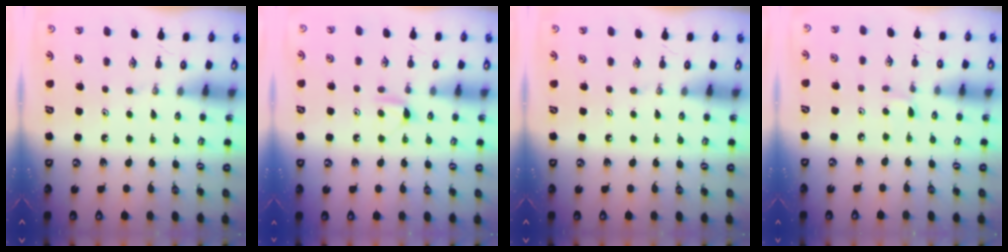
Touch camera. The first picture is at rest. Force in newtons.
{"total": 4.3, "press": 4.3, "slide": 0.6}
{"total": 0.0}
{"total": 1.8, "press": 1.7, "slide": 0.2}